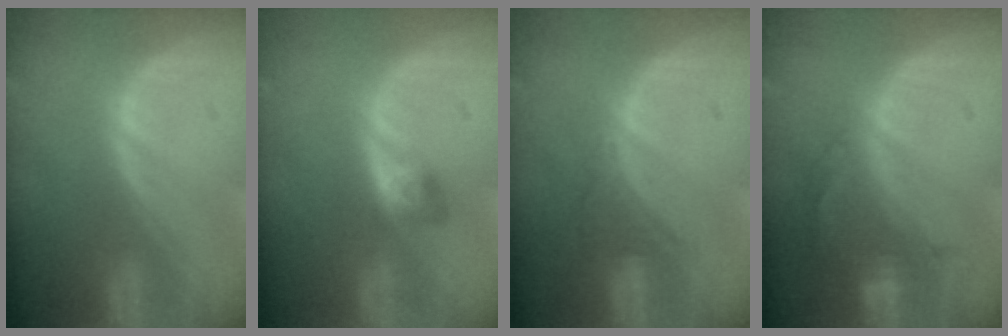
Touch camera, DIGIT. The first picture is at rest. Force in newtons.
{"total": 2.9, "press": 2.5, "slide": 1.4}
{"total": 2.9, "press": 2.9, "slide": 0.6}
{"total": 6.6, "press": 6.2, "slide": 2.4}